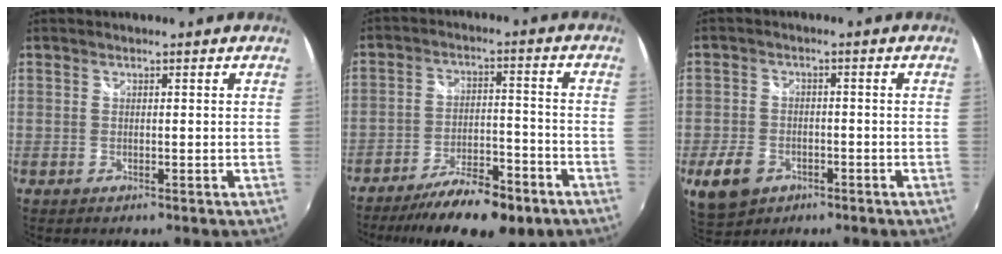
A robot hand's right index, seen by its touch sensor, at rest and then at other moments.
{"total": 15.8, "force": [-11.7, 4.8, 9.5], "torque": [-0.180, -0.018, -0.175]}
{"total": 7.9, "force": [-3.9, 5.8, 3.9], "torque": [-0.109, -0.001, -0.062]}